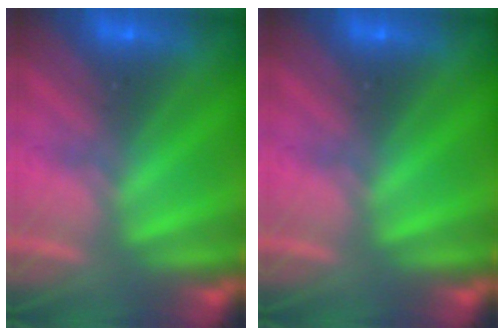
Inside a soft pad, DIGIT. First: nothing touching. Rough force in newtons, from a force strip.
{"total": 0.0}